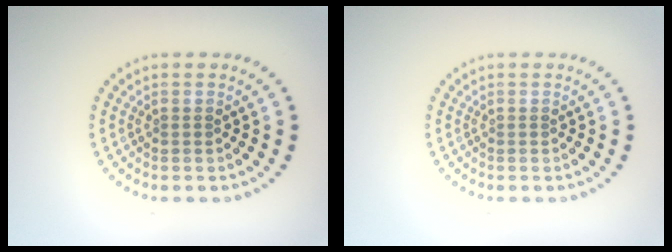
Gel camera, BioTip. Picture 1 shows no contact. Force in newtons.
{"total": 0.0}